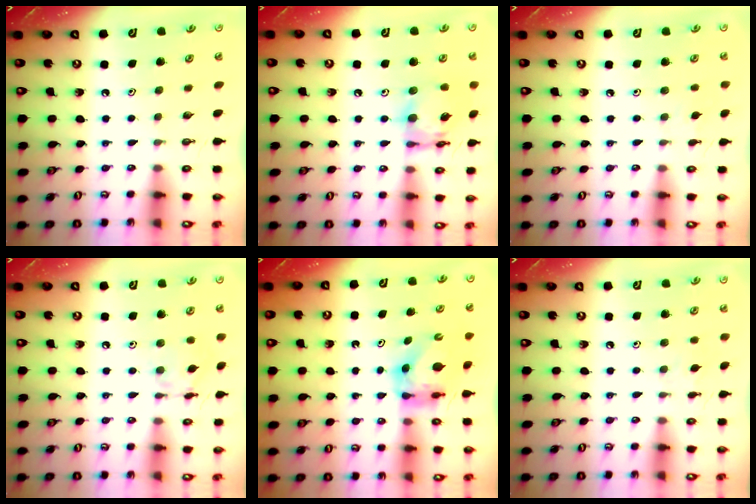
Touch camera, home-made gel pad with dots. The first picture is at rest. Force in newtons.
{"total": 13.5, "press": 13.5, "slide": 1.1}
{"total": 2.9, "press": 2.9, "slide": 0.6}
{"total": 10.4, "press": 10.4, "slide": 0.7}
{"total": 5.6, "press": 5.6, "slide": 0.2}
{"total": 5.3, "press": 5.2, "slide": 0.9}